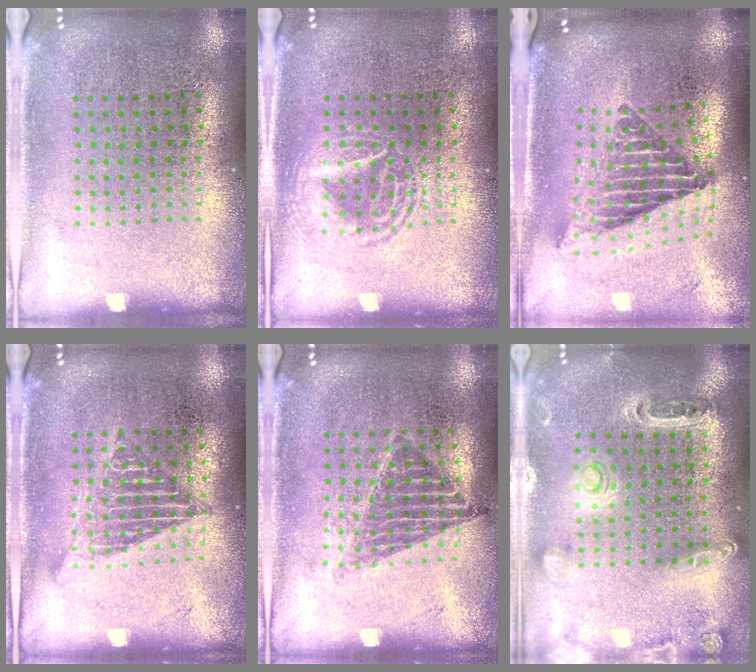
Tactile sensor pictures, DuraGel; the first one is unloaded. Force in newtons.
{"total": 1.4, "press": 1.4, "slide": 0.1}
{"total": 2.3, "press": 1.5, "slide": 1.7}
{"total": 1.2, "press": 1.1, "slide": 0.3}
{"total": 0.9, "press": 0.8, "slide": 0.4}
{"total": 1.3, "press": 1.3, "slide": 0.3}